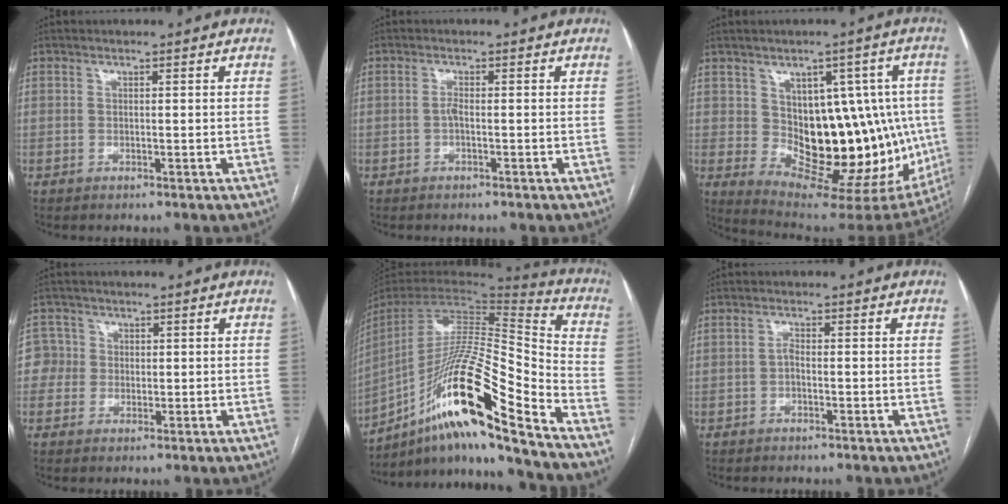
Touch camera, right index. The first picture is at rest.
{"total": 1.1, "force": [-0.4, 0.2, 1.0], "torque": [-0.021, 0.002, -0.009]}
{"total": 17.9, "force": [0.0, 9.2, 15.3], "torque": [-0.193, 0.016, 0.026]}
{"total": 3.6, "force": [0.1, 3.6, -0.1], "torque": [0.019, 0.017, -0.001]}
{"total": 23.0, "force": [-14.6, 0.7, 17.8], "torque": [-0.326, -0.004, -0.265]}
{"total": 1.1, "force": [-0.5, 0.4, 0.9], "torque": [-0.017, 0.003, -0.012]}